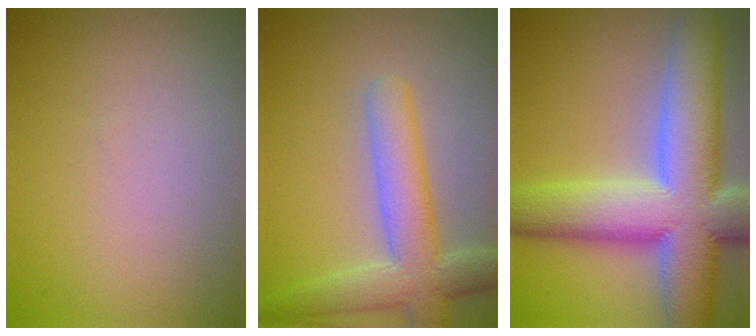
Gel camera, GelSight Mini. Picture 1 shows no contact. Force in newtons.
{"total": 5.7, "press": 5.7, "slide": 0.2}
{"total": 13.4, "press": 13.4, "slide": 0.9}